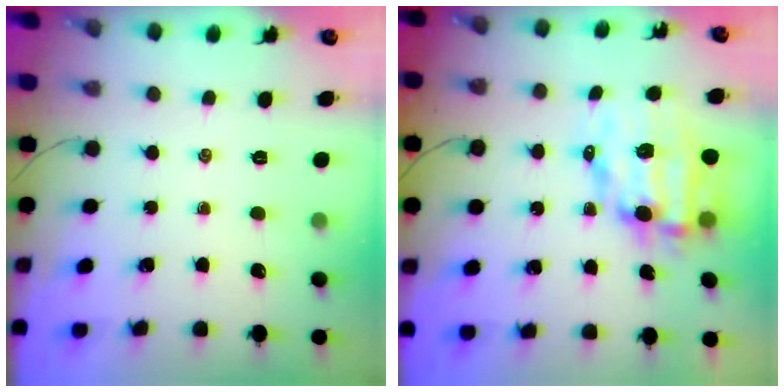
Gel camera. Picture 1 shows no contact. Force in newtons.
{"total": 11.1, "press": 10.8, "slide": 2.6}